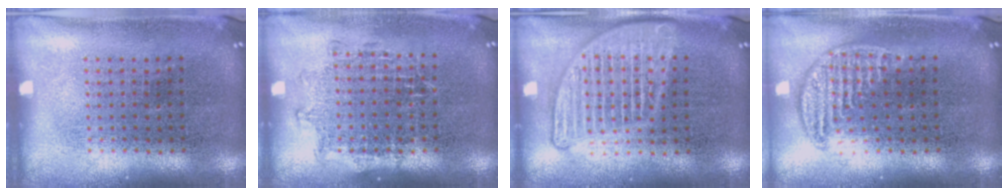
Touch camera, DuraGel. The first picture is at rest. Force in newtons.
{"total": 1.1, "press": 1.0, "slide": 0.5}
{"total": 2.9, "press": 2.9, "slide": 0.3}
{"total": 1.0, "press": 1.0, "slide": 0.4}